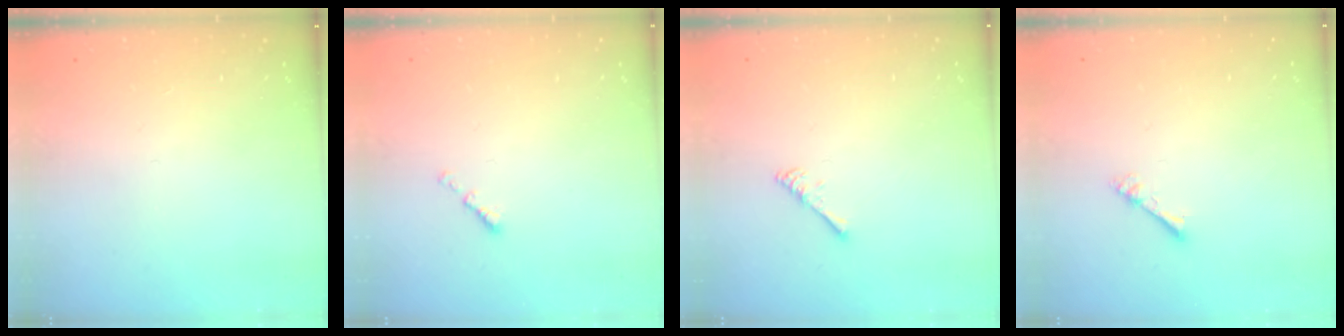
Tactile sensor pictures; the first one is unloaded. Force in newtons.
{"total": 0.0}
{"total": 2.4, "press": 2.4, "slide": 0.4}
{"total": 2.4, "press": 2.4, "slide": 0.2}